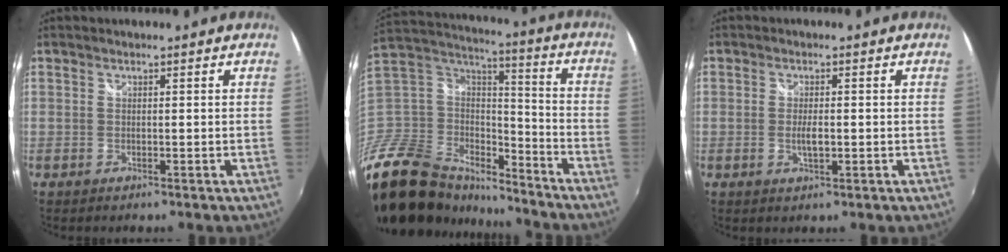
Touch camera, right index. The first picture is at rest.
{"total": 27.7, "force": [-19.9, 14.5, 12.8], "torque": [-0.295, 0.012, -0.330]}
{"total": 2.8, "force": [-0.4, 1.0, 2.6], "torque": [-0.046, -0.005, -0.005]}